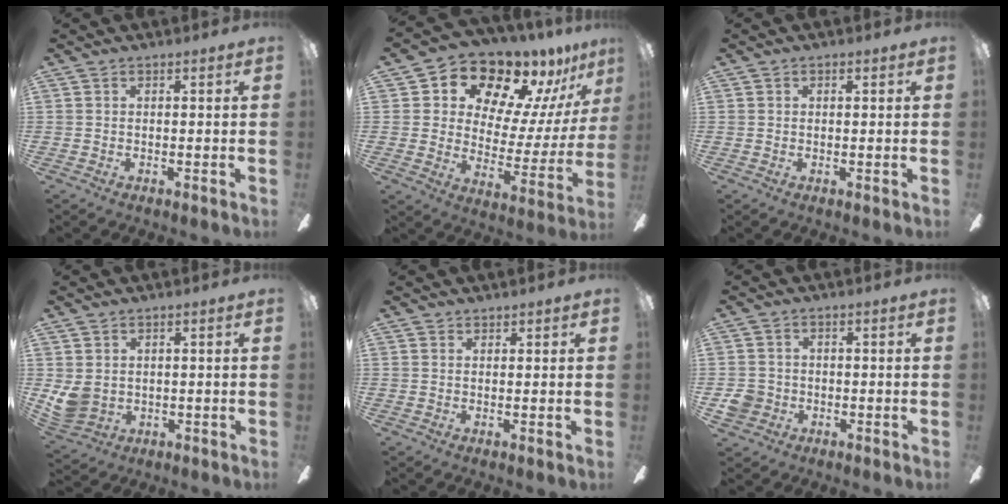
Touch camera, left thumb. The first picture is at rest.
{"total": 14.6, "force": [12.0, 6.9, 4.8], "torque": [-0.085, -0.104, 0.204]}
{"total": 0.9, "force": [0.2, 0.8, 0.4], "torque": [-0.008, 0.004, 0.003]}
{"total": 5.6, "force": [0.3, 5.0, 2.6], "torque": [-0.057, -0.005, 0.004]}
{"total": 0.9, "force": [0.8, 0.5, 0.1], "torque": [0.005, -0.004, 0.013]}
{"total": 5.0, "force": [-1.6, 4.5, 1.4], "torque": [-0.023, 0.012, -0.027]}